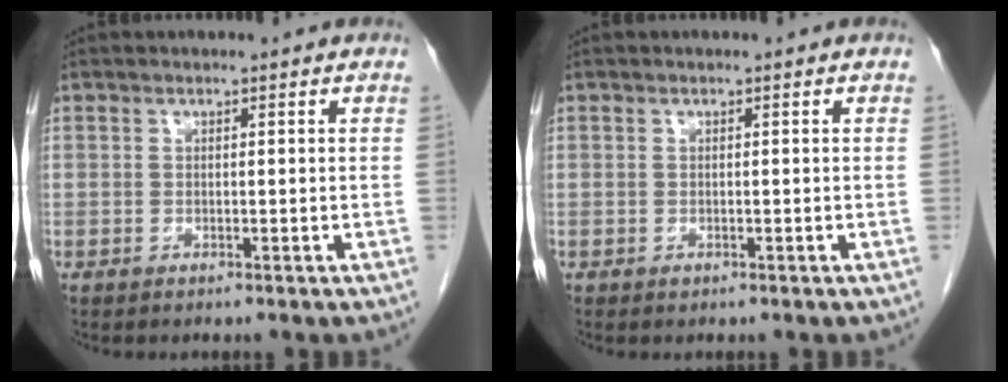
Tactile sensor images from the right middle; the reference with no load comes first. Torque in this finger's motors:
{"motor_torque": [0.19, 0.08, 0.05, 0.00]}